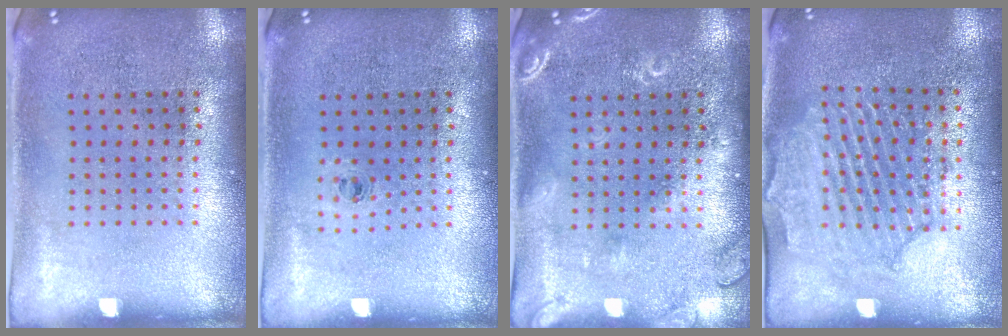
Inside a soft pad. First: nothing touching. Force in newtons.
{"total": 0.5, "press": 0.3, "slide": 0.5}
{"total": 2.5, "press": 2.4, "slide": 0.5}
{"total": 2.0, "press": 1.9, "slide": 0.5}